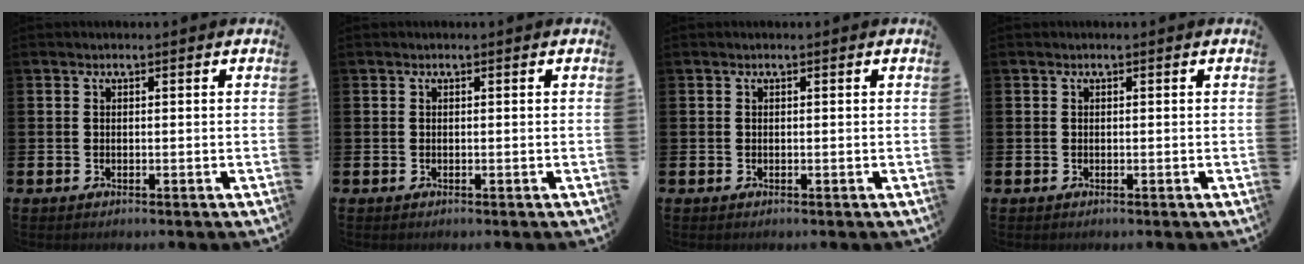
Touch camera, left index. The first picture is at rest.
{"total": 0.0}
{"total": 0.0}
{"total": 0.0}